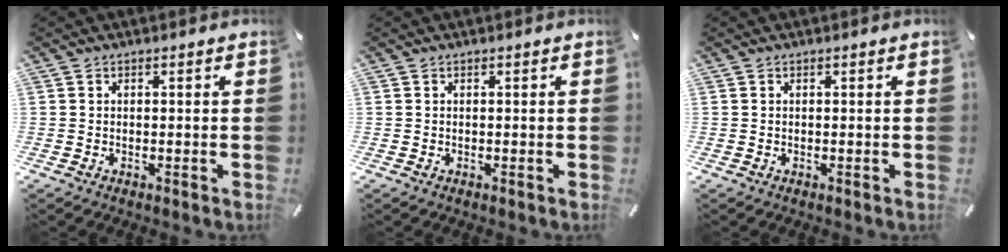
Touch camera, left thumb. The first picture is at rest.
{"total": 0.0}
{"total": 0.0}